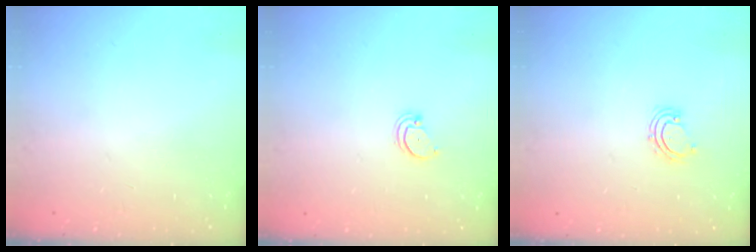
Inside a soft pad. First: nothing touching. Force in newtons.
{"total": 1.4, "press": 1.3, "slide": 0.1}
{"total": 2.9, "press": 2.9, "slide": 0.4}